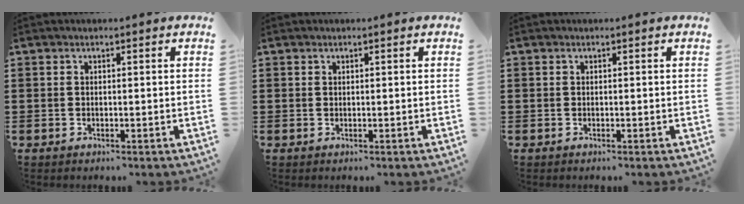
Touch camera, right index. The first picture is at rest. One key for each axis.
{"total": 0.0}
{"total": 0.0}